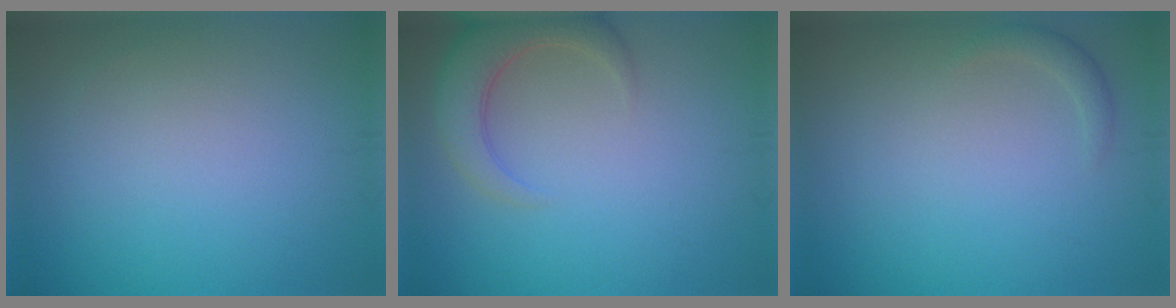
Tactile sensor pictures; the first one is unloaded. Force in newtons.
{"total": 4.5, "press": 4.5, "slide": 0.5}
{"total": 1.1, "press": 1.1, "slide": 0.0}